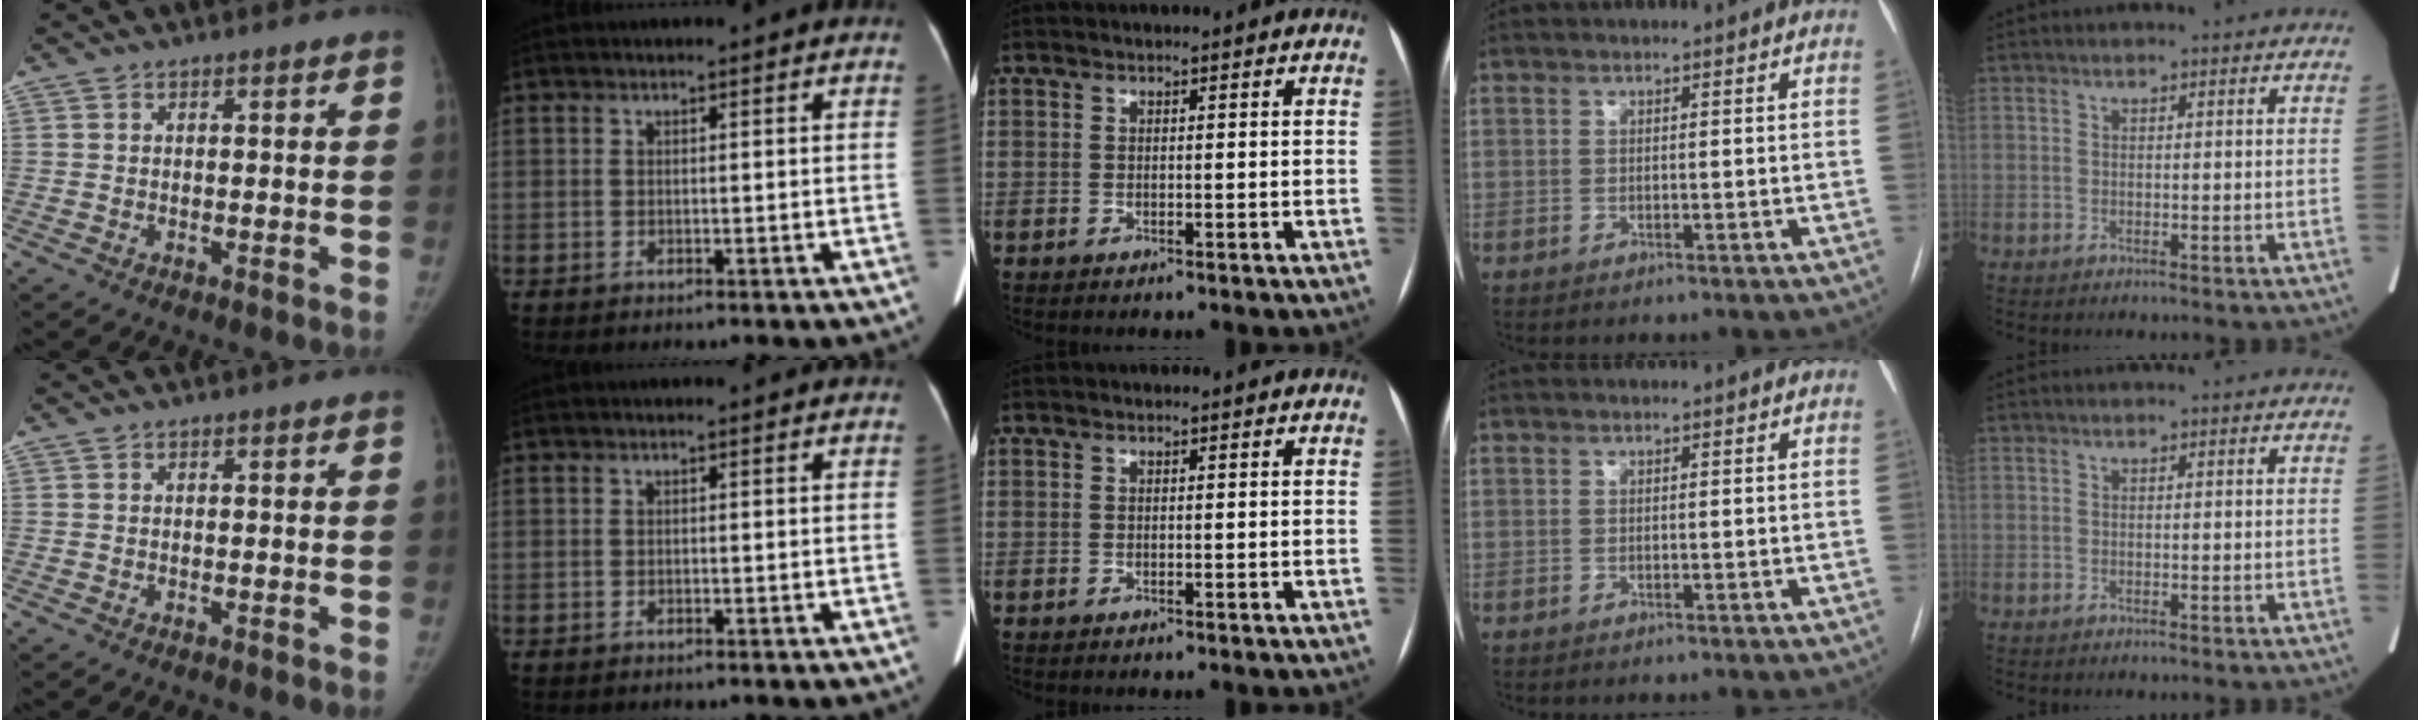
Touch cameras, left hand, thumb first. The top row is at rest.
{}